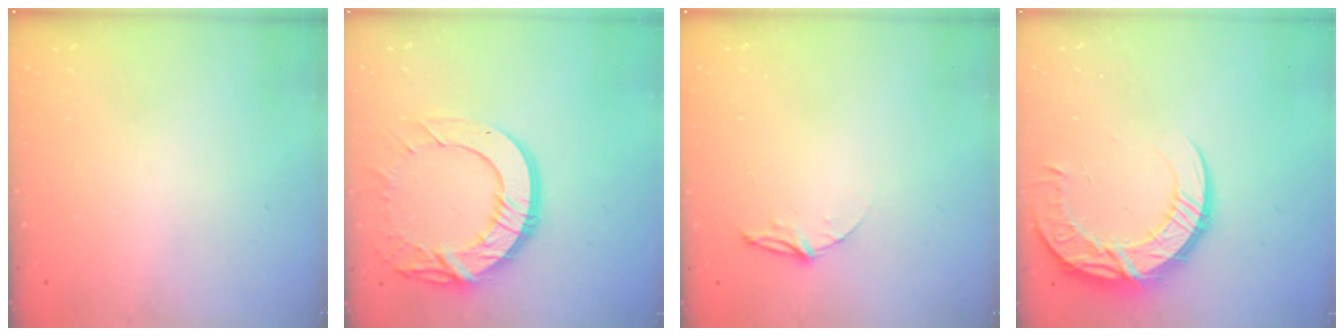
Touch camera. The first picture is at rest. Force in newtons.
{"total": 16.0, "press": 15.9, "slide": 1.4}
{"total": 4.4, "press": 4.4, "slide": 0.4}
{"total": 18.4, "press": 18.4, "slide": 1.0}